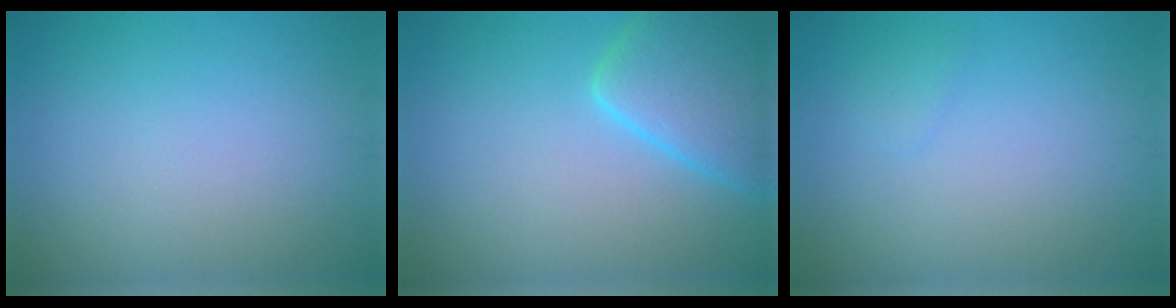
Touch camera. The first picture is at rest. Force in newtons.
{"total": 6.1, "press": 6.1, "slide": 0.5}
{"total": 0.7, "press": 0.7, "slide": 0.0}